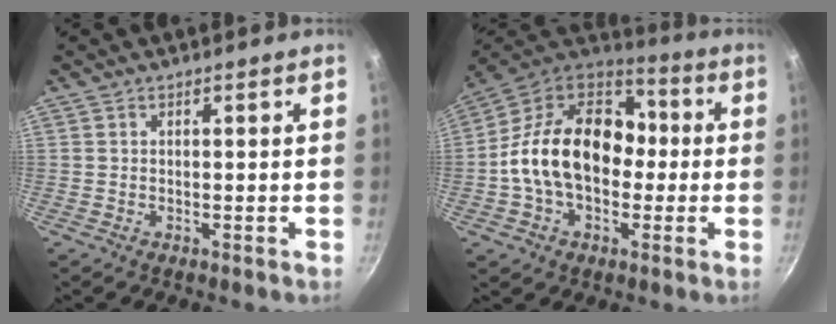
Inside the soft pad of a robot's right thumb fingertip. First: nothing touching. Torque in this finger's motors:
{"motor_torque": [1.35, 3.66, 1.96, -0.66, 0.58]}